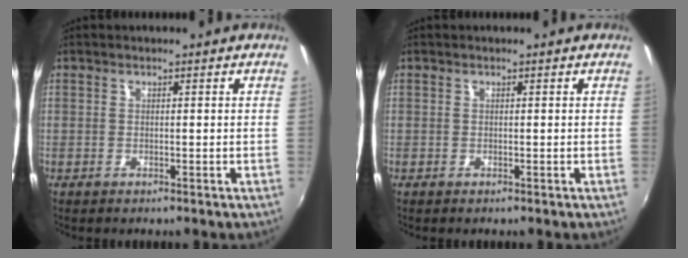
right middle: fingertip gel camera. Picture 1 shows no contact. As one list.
[{"total": 0.0}]